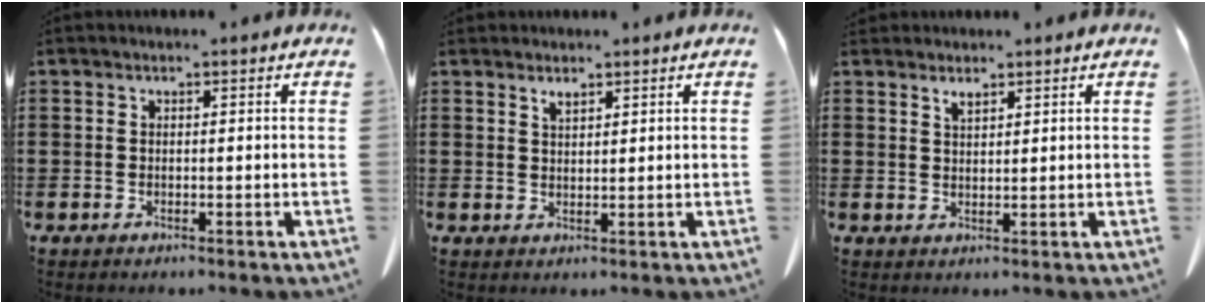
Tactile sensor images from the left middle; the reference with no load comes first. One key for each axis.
{"total": 1.5, "fx": 1.4, "fy": 0.3, "fz": 0.6, "tx": -0.014, "ty": -0.001, "tz": 0.027}
{"total": 1.7, "fx": 1.6, "fy": 0.4, "fz": 0.7, "tx": -0.008, "ty": -0.004, "tz": 0.028}